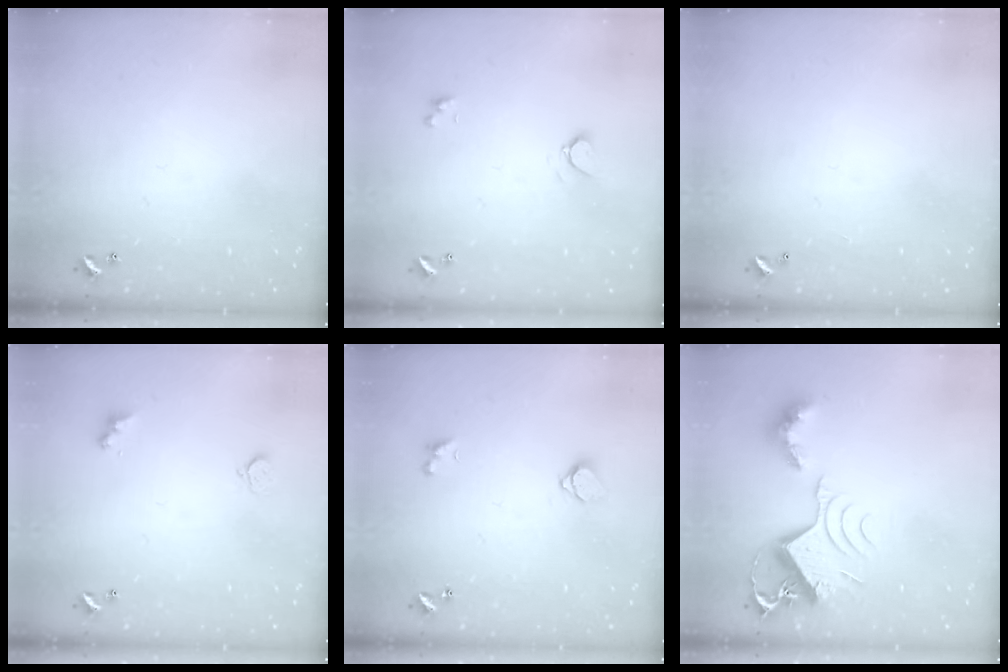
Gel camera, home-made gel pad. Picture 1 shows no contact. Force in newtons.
{"total": 0.8, "press": 0.5, "slide": 0.6}
{"total": 2.9, "press": 2.9, "slide": 0.1}
{"total": 3.0, "press": 3.0, "slide": 0.5}
{"total": 1.5, "press": 1.4, "slide": 0.4}
{"total": 12.0, "press": 12.0, "slide": 0.4}